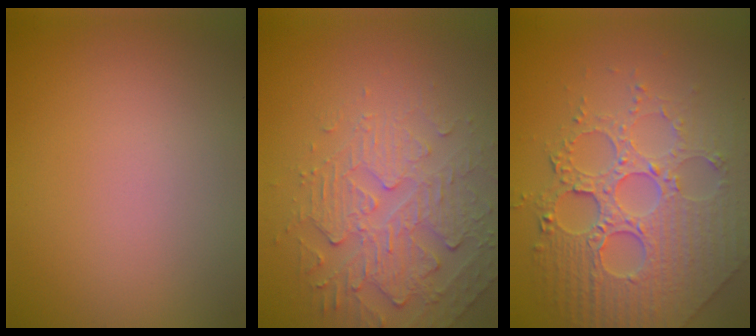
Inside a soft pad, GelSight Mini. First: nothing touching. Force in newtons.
{"total": 4.9, "press": 3.6, "slide": 3.4}
{"total": 8.1, "press": 6.0, "slide": 5.4}